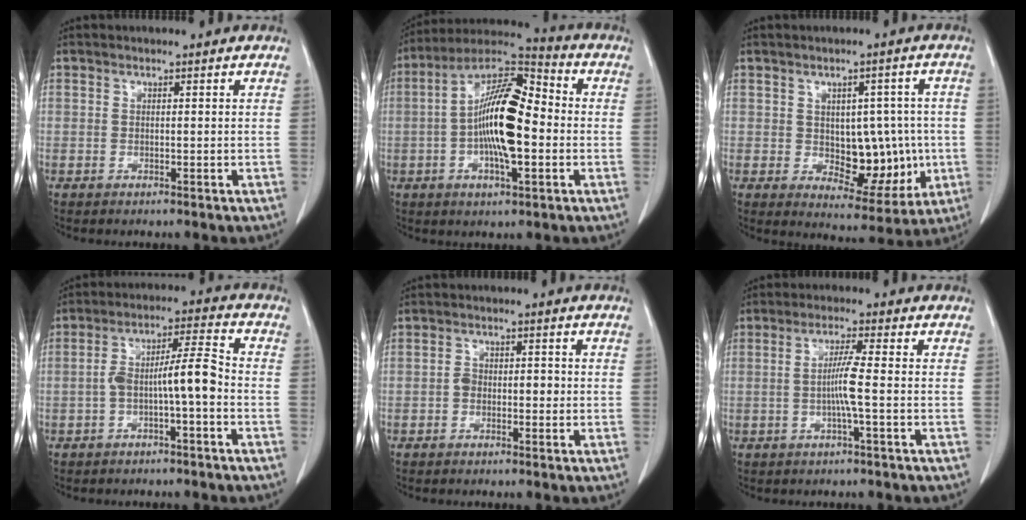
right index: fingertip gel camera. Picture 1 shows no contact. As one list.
[{"total": 15.1, "force": [-1.1, 4.4, 14.4], "torque": [-0.269, 0.020, -0.023]}, {"total": 10.1, "force": [-0.6, 5.8, 8.3], "torque": [-0.095, 0.011, 0.009]}, {"total": 7.5, "force": [-1.9, 0.9, 7.2], "torque": [-0.129, 0.030, -0.033]}, {"total": 2.7, "force": [-0.6, 1.8, 2.0], "torque": [-0.031, 0.016, -0.011]}, {"total": 4.5, "force": [-0.7, -0.6, 4.4], "torque": [-0.089, 0.000, -0.016]}]